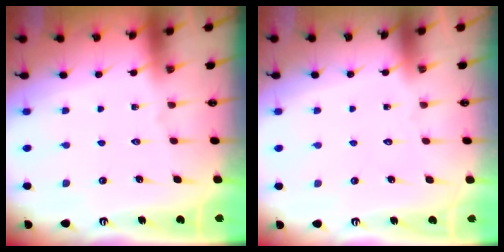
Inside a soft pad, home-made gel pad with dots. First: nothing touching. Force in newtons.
{"total": 1.8, "press": 1.7, "slide": 0.1}